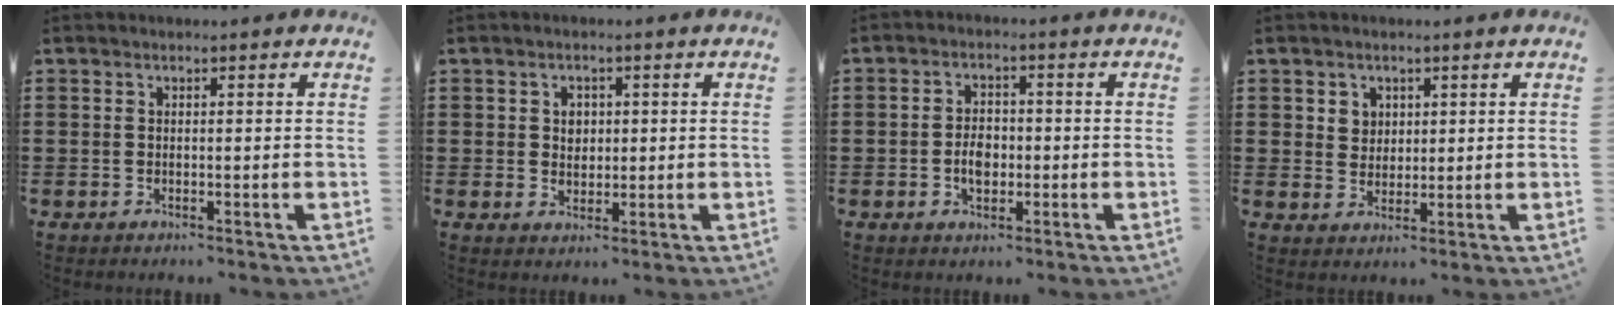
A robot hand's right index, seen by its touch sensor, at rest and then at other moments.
{"total": 2.1, "force": [0.5, 1.8, 1.0], "torque": [-0.026, 0.011, 0.007]}
{"total": 3.4, "force": [-0.7, 2.1, 2.5], "torque": [-0.042, -0.001, -0.014]}
{"total": 2.6, "force": [1.3, 2.3, 0.3], "torque": [-0.017, 0.010, 0.024]}